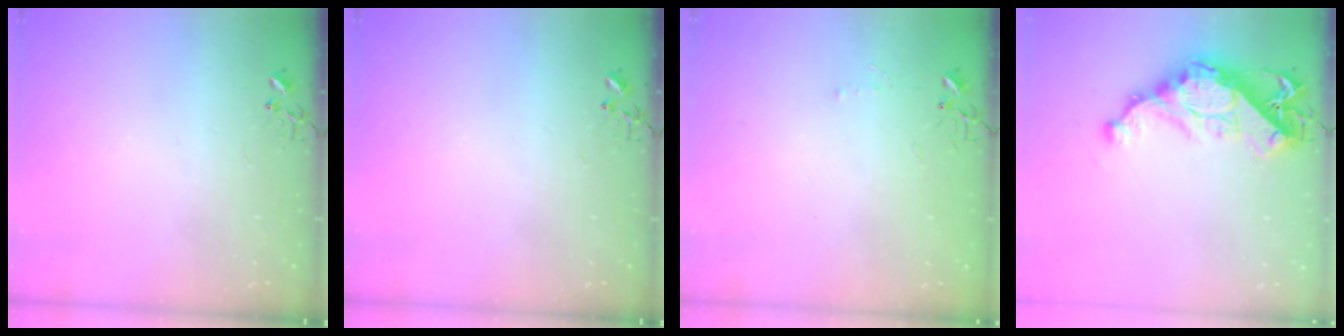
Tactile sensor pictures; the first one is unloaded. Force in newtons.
{"total": 0.0}
{"total": 3.7, "press": 3.6, "slide": 0.5}
{"total": 15.7, "press": 15.7, "slide": 1.5}